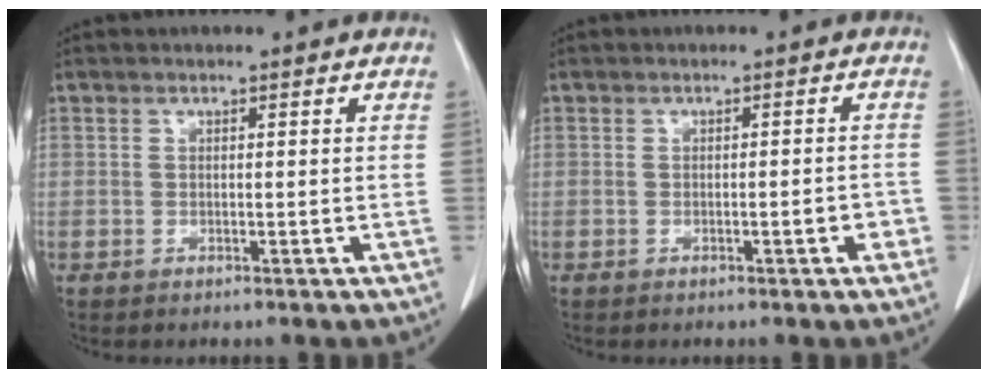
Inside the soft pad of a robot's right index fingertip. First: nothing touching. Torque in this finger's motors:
{"motor_torque": [0.52, -0.36, 0.30, 0.06]}